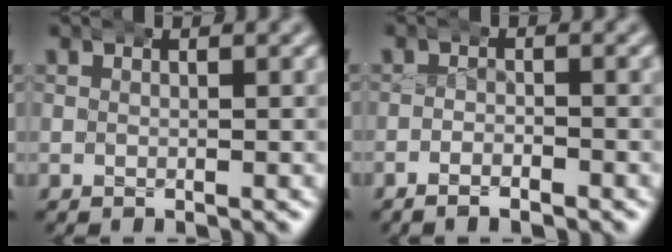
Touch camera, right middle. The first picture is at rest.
{"total": 2.1, "force": [-1.9, 0.7, 0.6], "torque": [-0.010, -0.005, -0.034]}